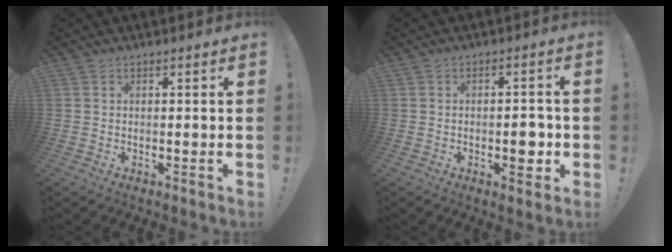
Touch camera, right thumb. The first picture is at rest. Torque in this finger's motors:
{"motor_torque": [0.73, 0.93, 0.25, -0.30, 0.08]}